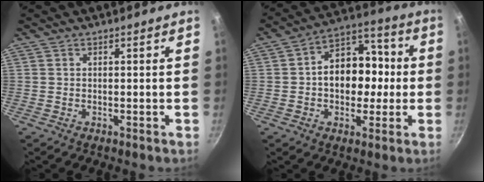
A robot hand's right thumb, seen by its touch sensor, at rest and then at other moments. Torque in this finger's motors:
{"motor_torque": [-0.16, 0.45, 0.17, 0.25, 0.32]}